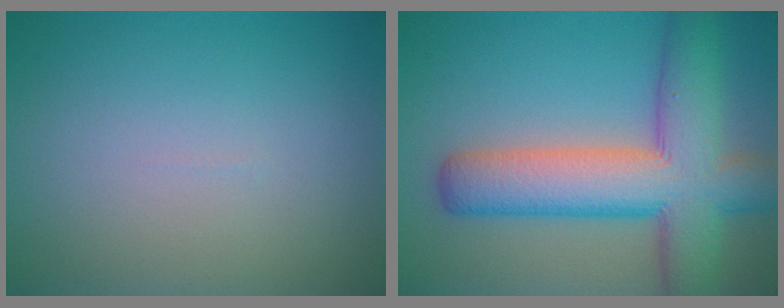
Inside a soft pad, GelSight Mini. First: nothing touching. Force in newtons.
{"total": 10.0, "press": 10.0, "slide": 0.5}